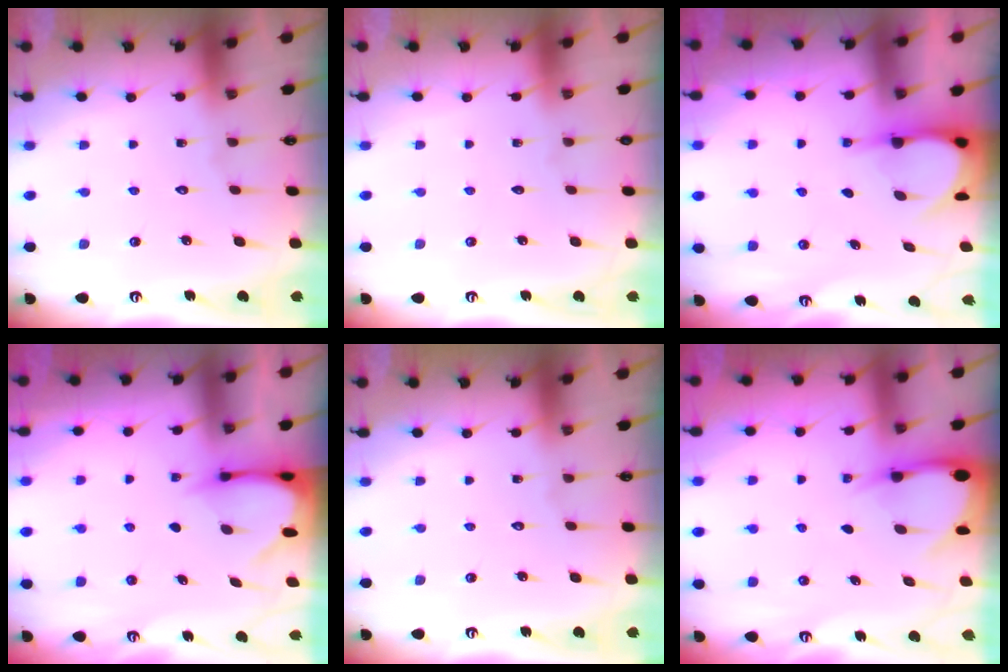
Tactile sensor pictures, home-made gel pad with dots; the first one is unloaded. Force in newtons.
{"total": 0.0}
{"total": 4.2, "press": 4.2, "slide": 0.4}
{"total": 3.3, "press": 3.3, "slide": 0.3}
{"total": 0.0}
{"total": 3.7, "press": 3.7, "slide": 0.5}